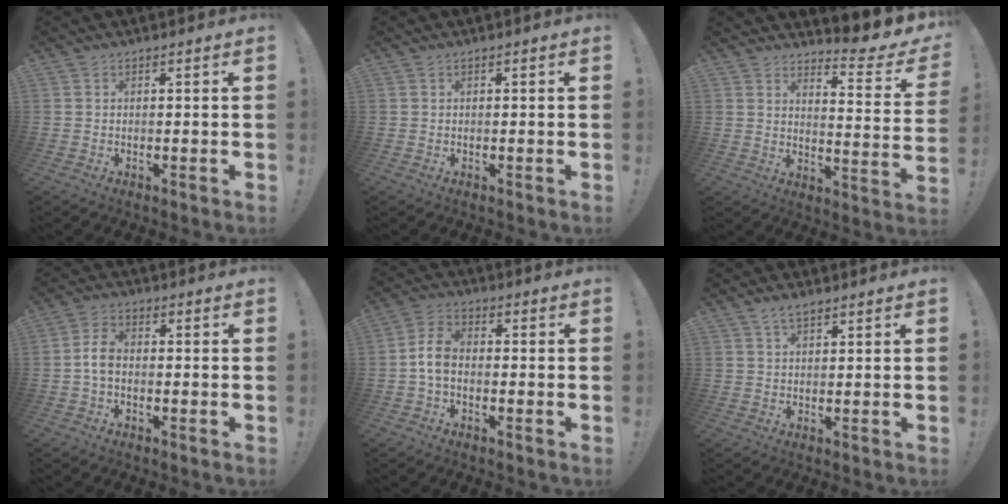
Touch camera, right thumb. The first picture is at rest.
{"total": 0.0}
{"total": 7.0, "force": [6.0, 0.5, 3.6], "torque": [-0.031, -0.078, 0.093]}
{"total": 5.3, "force": [-0.7, 3.1, 4.2], "torque": [-0.093, 0.013, -0.012]}
{"total": 7.1, "force": [-1.1, 4.6, 5.3], "torque": [-0.109, 0.013, -0.016]}
{"total": 3.3, "force": [2.4, 1.2, 1.9], "torque": [-0.027, -0.013, 0.042]}